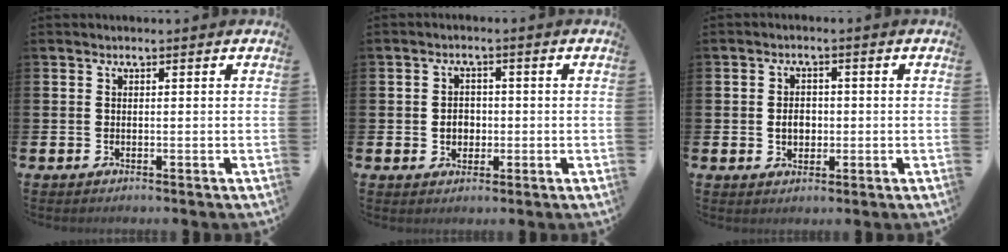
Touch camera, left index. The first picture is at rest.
{"total": 2.7, "force": [-0.3, 2.3, 1.3], "torque": [-0.007, -0.003, -0.014]}
{"total": 2.8, "force": [-0.2, 2.2, 1.7], "torque": [-0.012, -0.003, -0.013]}